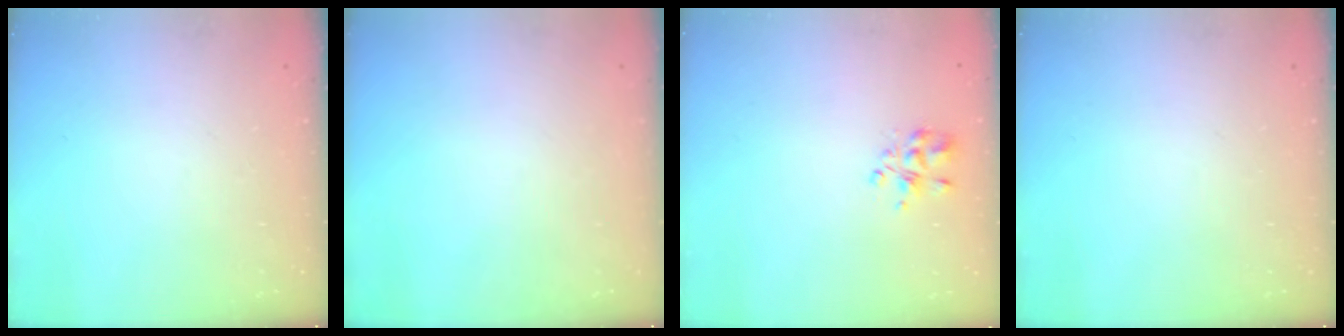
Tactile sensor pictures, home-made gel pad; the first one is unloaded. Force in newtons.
{"total": 0.0}
{"total": 3.6, "press": 3.6, "slide": 0.2}
{"total": 0.0}